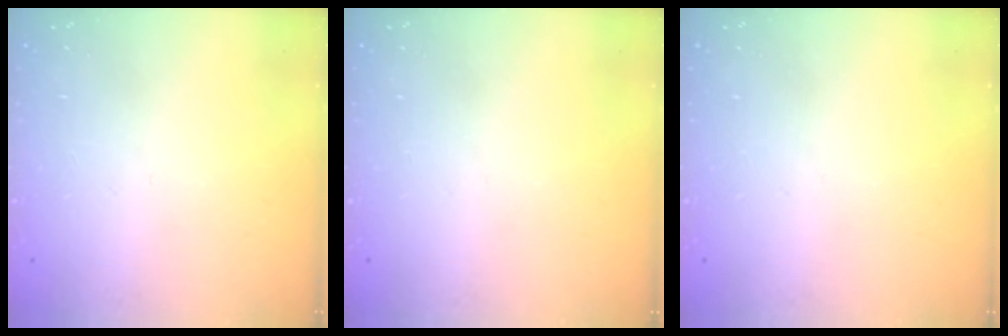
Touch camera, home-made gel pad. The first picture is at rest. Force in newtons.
{"total": 0.0}
{"total": 0.0}